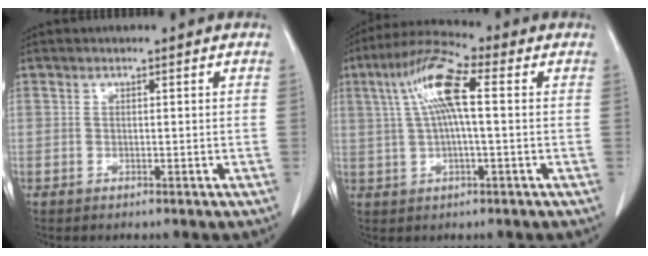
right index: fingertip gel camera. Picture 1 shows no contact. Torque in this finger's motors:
{"motor_torque": [0.97, 0.51, 0.32, 0.21]}